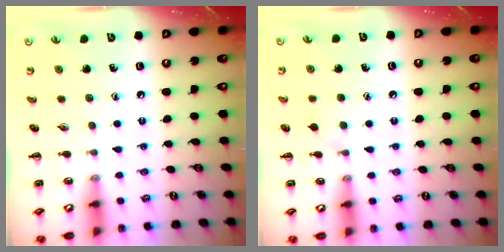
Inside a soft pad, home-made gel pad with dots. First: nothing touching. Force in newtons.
{"total": 4.1, "press": 3.8, "slide": 1.6}